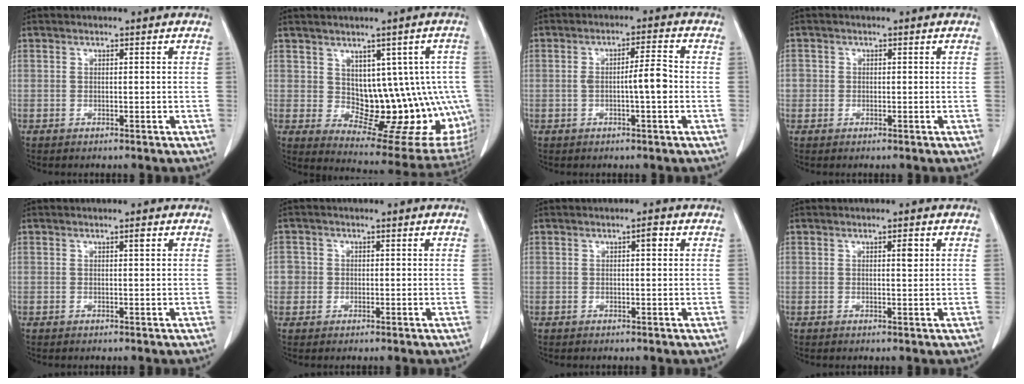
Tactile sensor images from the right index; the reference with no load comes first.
{"total": 14.9, "force": [0.1, 7.9, 12.6], "torque": [-0.127, 0.014, 0.024]}
{"total": 4.7, "force": [-0.7, 0.5, 4.7], "torque": [-0.079, 0.010, -0.009]}
{"total": 1.7, "force": [-0.1, 1.6, 0.3], "torque": [0.002, 0.005, -0.003]}
{"total": 0.7, "force": [0.4, 0.1, 0.6], "torque": [-0.011, 0.002, 0.004]}
{"total": 2.5, "force": [-0.1, 2.5, 0.2], "torque": [0.012, 0.007, -0.004]}
{"total": 1.4, "force": [0.5, 0.4, 1.3], "torque": [-0.016, 0.004, 0.005]}
{"total": 1.5, "force": [0.5, 0.4, 1.3], "torque": [-0.021, 0.001, 0.008]}